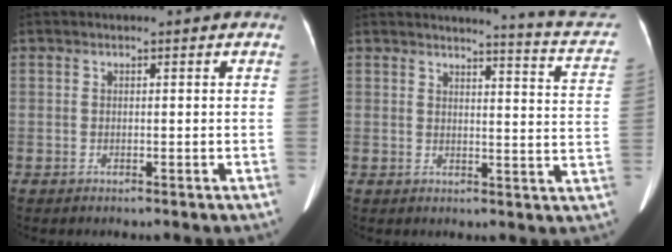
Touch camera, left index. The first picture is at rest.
{"total": 12.3, "force": [12.0, -0.6, 2.7], "torque": [-0.025, -0.081, 0.110]}